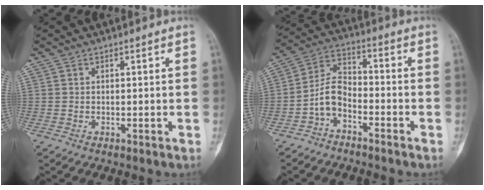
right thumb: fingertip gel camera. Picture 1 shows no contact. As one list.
[{"total": 6.9, "force": [-3.6, 3.9, 4.4], "torque": [-0.083, 0.053, -0.082]}]